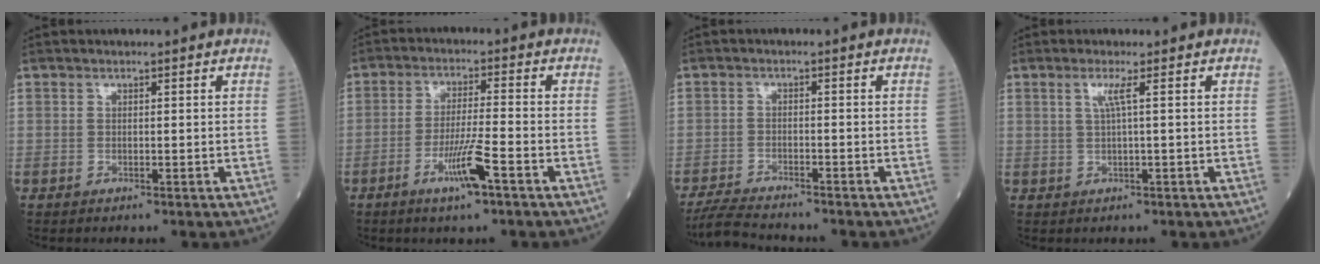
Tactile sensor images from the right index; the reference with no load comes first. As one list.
[{"total": 6.7, "force": [-3.4, -0.1, 5.8], "torque": [-0.111, -0.010, -0.064]}, {"total": 6.3, "force": [-5.9, 0.2, 2.2], "torque": [-0.039, -0.023, -0.104]}, {"total": 2.0, "force": [0.5, -0.5, 1.9], "torque": [-0.043, 0.002, 0.013]}]